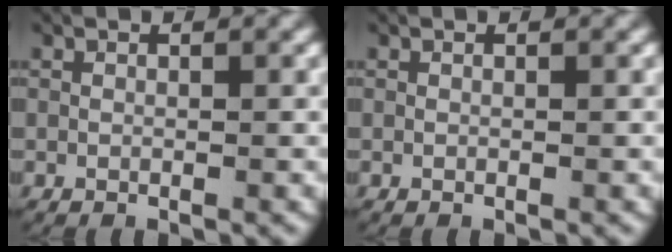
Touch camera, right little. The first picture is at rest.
{"total": 0.0}